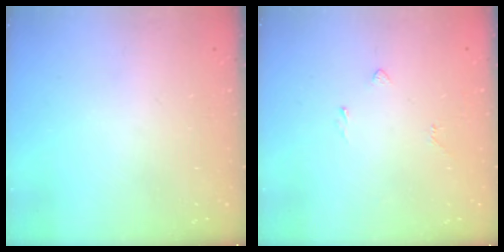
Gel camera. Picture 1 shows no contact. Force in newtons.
{"total": 2.0, "press": 1.9, "slide": 0.8}